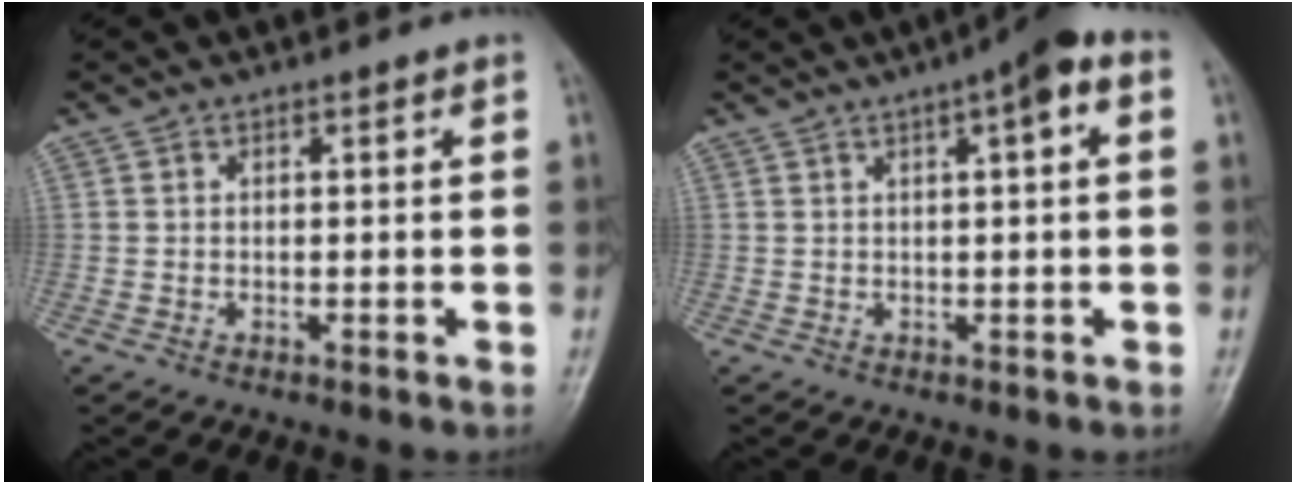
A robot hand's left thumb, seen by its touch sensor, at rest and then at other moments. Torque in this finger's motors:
{"motor_torque": [0.73, 0.77, 0.45, -0.52, 0.03]}